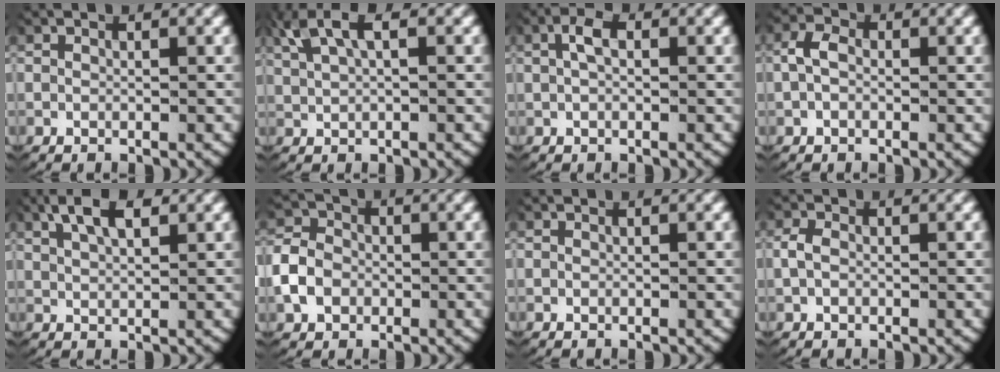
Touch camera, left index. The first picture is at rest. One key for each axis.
{"total": 4.3, "fx": 2.6, "fy": 1.5, "fz": 3.2, "tx": -0.066, "ty": 0.013, "tz": 0.048}
{"total": 2.2, "fx": 0.7, "fy": 1.0, "fz": 1.8, "tx": -0.039, "ty": 0.005, "tz": 0.011}
{"total": 1.9, "fx": 0.2, "fy": 1.3, "fz": 1.4, "tx": -0.036, "ty": 0.001, "tz": 0.004}
{"total": 3.8, "fx": 2.6, "fy": 1.0, "fz": 2.5, "tx": -0.051, "ty": 0.006, "tz": 0.048}
{"total": 4.0, "fx": -0.7, "fy": 3.5, "fz": 1.9, "tx": -0.046, "ty": -0.002, "tz": -0.016}
{"total": 0.0}
{"total": 1.2, "fx": -0.1, "fy": 0.8, "fz": 0.9, "tx": -0.029, "ty": -0.002, "tz": 0.002}